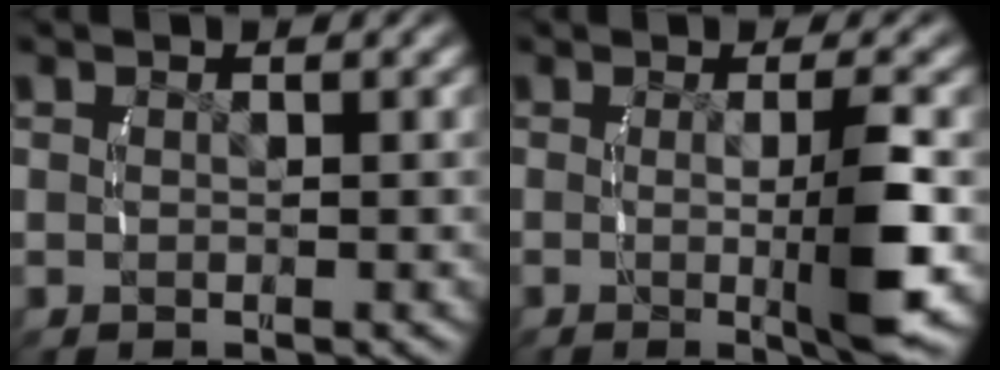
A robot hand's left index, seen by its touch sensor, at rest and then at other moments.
{"total": 5.3, "force": [-0.8, 0.2, 5.2], "torque": [-0.081, -0.014, -0.011]}